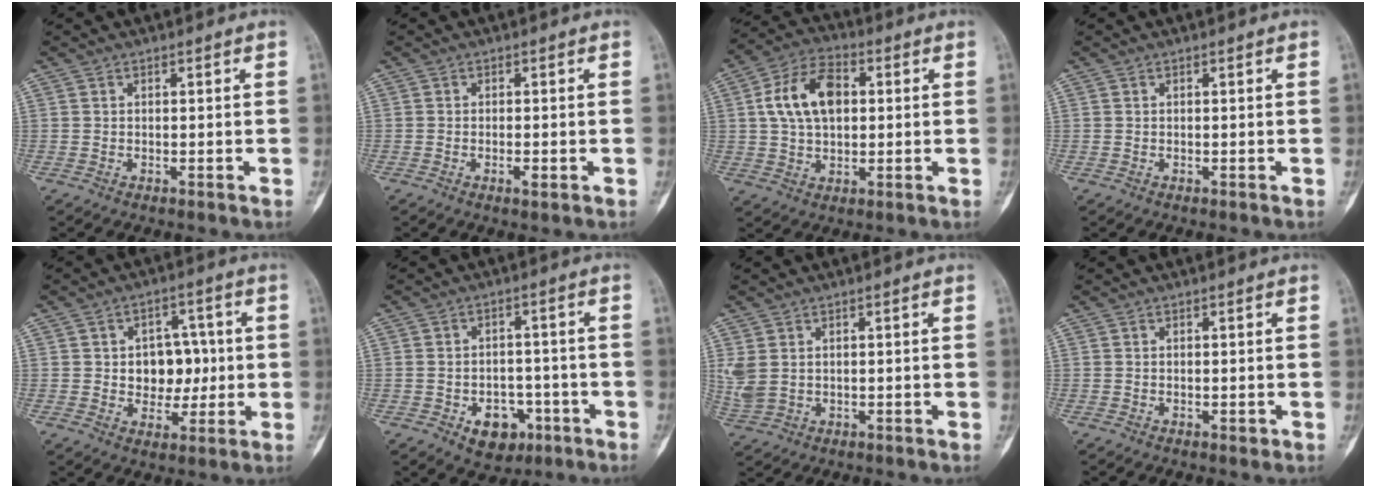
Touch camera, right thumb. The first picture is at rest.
{"total": 1.8, "force": [-0.7, 0.5, 1.5], "torque": [-0.025, -0.001, -0.012]}
{"total": 12.2, "force": [2.0, 7.7, 9.3], "torque": [-0.159, 0.016, 0.031]}
{"total": 0.0}
{"total": 8.9, "force": [0.3, 6.8, 5.6], "torque": [-0.033, 0.011, 0.009]}
{"total": 7.9, "force": [-3.5, 5.7, 4.2], "torque": [-0.028, 0.027, -0.044]}
{"total": 4.6, "force": [1.0, 3.3, 3.0], "torque": [-0.081, -0.001, 0.033]}
{"total": 0.8, "force": [-0.3, 0.5, 0.6], "torque": [-0.006, 0.000, -0.004]}